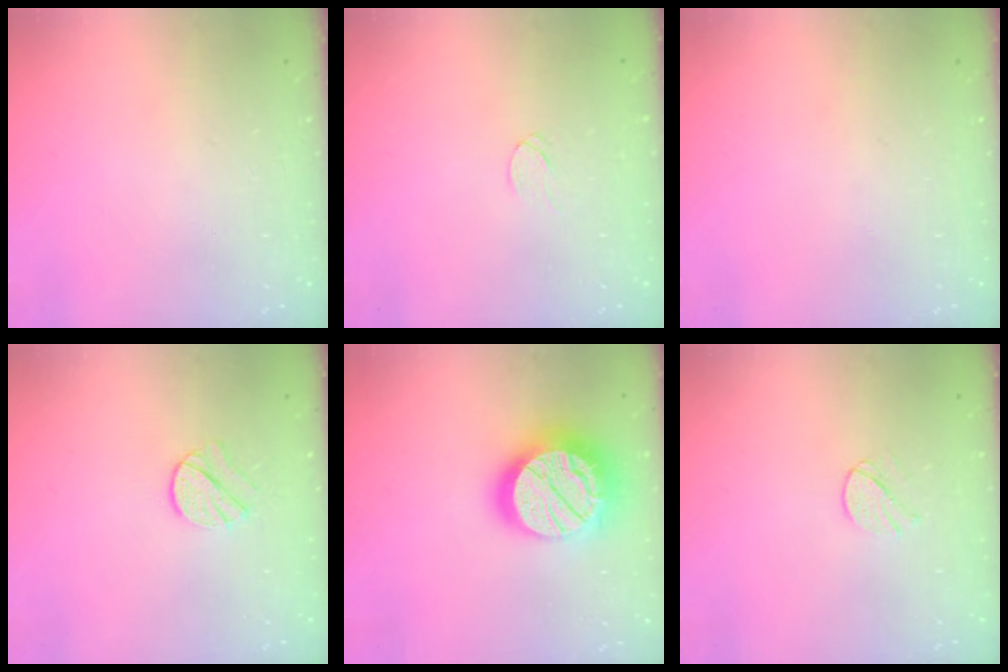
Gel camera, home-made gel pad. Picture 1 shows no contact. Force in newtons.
{"total": 4.0, "press": 4.0, "slide": 0.4}
{"total": 0.0}
{"total": 7.3, "press": 7.3, "slide": 0.1}
{"total": 23.9, "press": 23.8, "slide": 1.9}
{"total": 3.7, "press": 3.7, "slide": 0.4}